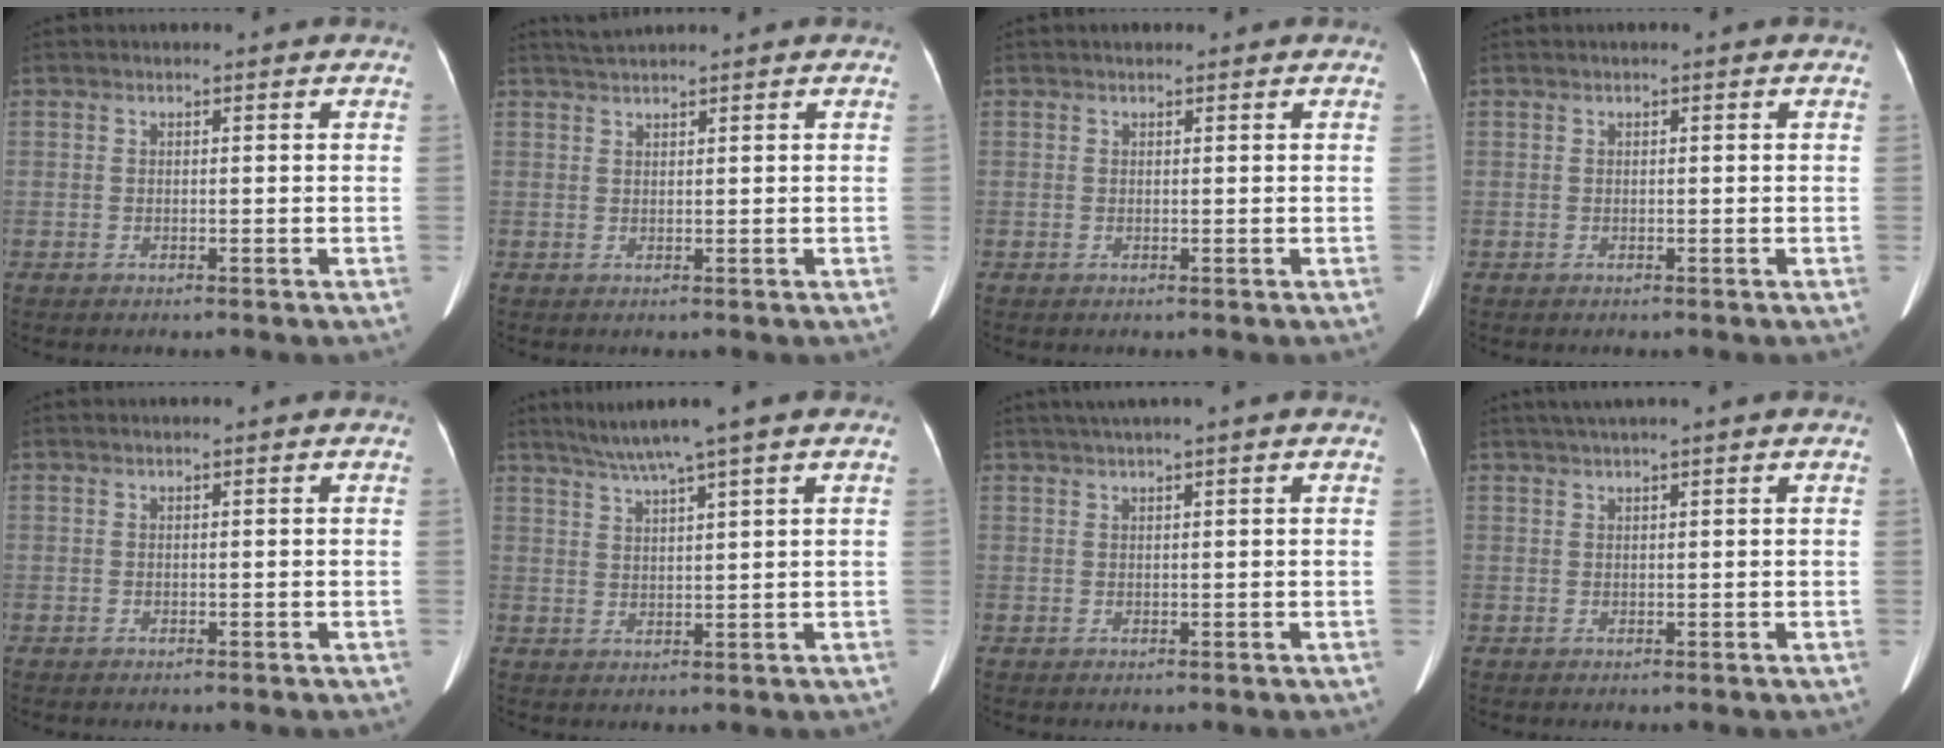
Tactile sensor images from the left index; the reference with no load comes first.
{"total": 2.0, "force": [1.9, -0.4, 0.6], "torque": [-0.012, 0.015, 0.042]}
{"total": 0.7, "force": [0.5, 0.4, 0.2], "torque": [-0.006, 0.010, 0.007]}
{"total": 0.0}
{"total": 0.0}
{"total": 6.3, "force": [4.7, -1.2, 4.1], "torque": [-0.076, 0.018, 0.085]}
{"total": 3.2, "force": [2.3, -0.6, 2.2], "torque": [-0.041, 0.021, 0.044]}
{"total": 3.6, "force": [2.8, -0.6, 2.2], "torque": [-0.035, 0.028, 0.050]}